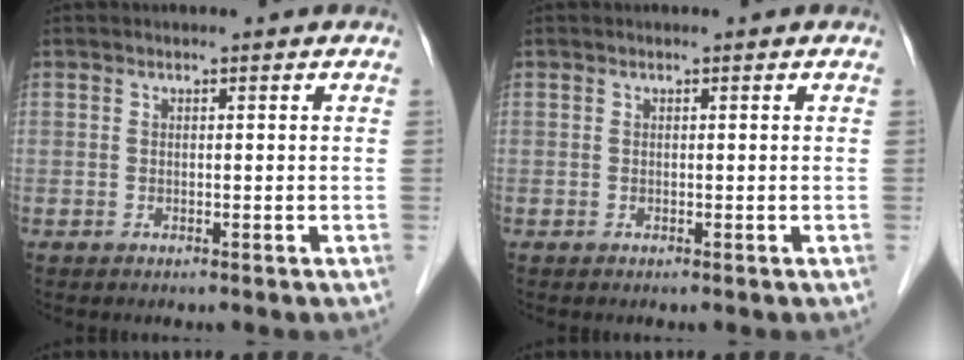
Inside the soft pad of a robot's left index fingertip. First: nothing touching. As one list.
[{"total": 0.0}]